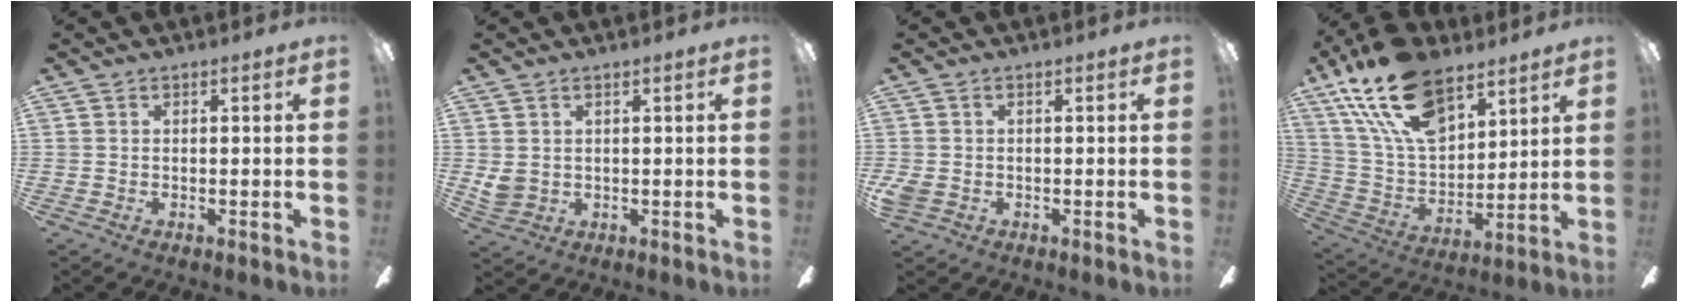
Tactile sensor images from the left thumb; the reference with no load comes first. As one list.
[{"total": 3.4, "force": [1.5, 2.6, 1.6], "torque": [-0.040, -0.001, 0.029]}, {"total": 2.5, "force": [-0.8, 1.9, 1.4], "torque": [-0.036, 0.001, -0.018]}, {"total": 21.6, "force": [13.3, 11.4, 12.6], "torque": [-0.268, -0.057, 0.241]}]